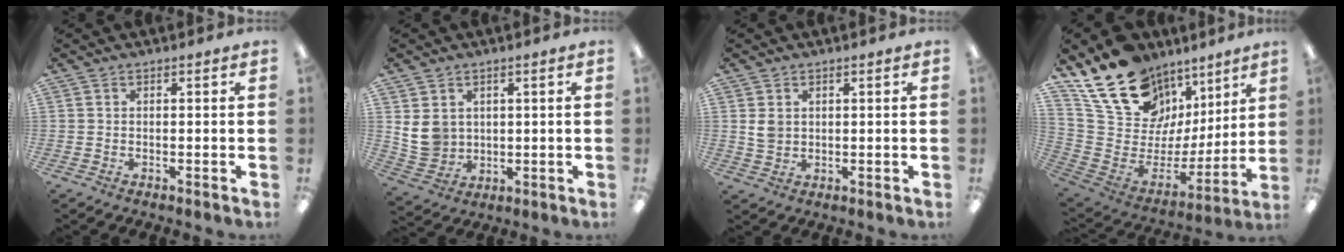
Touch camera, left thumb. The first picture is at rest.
{"total": 6.7, "force": [2.1, 6.0, 2.3], "torque": [-0.056, -0.004, 0.044]}
{"total": 3.1, "force": [1.2, 2.4, 1.5], "torque": [-0.023, -0.002, 0.023]}
{"total": 20.5, "force": [14.7, 11.8, 8.0], "torque": [-0.149, -0.108, 0.279]}